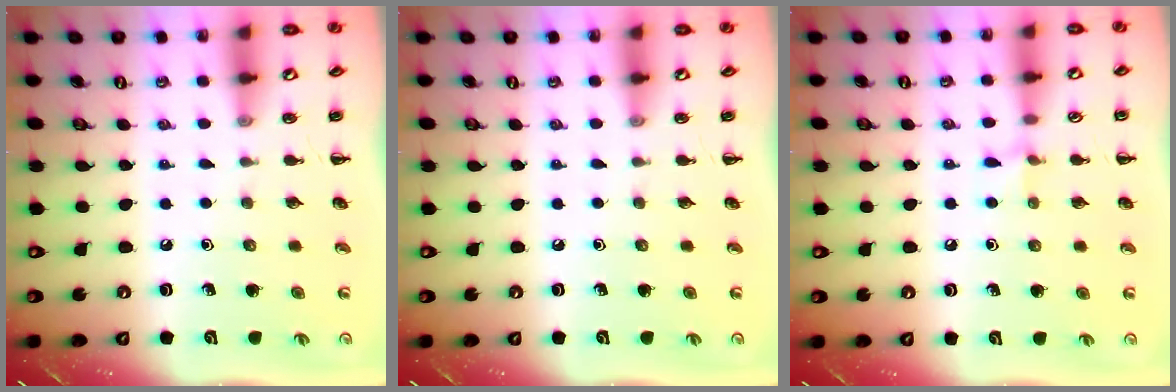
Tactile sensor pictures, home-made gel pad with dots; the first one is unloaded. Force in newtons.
{"total": 0.0}
{"total": 5.5, "press": 5.1, "slide": 2.0}